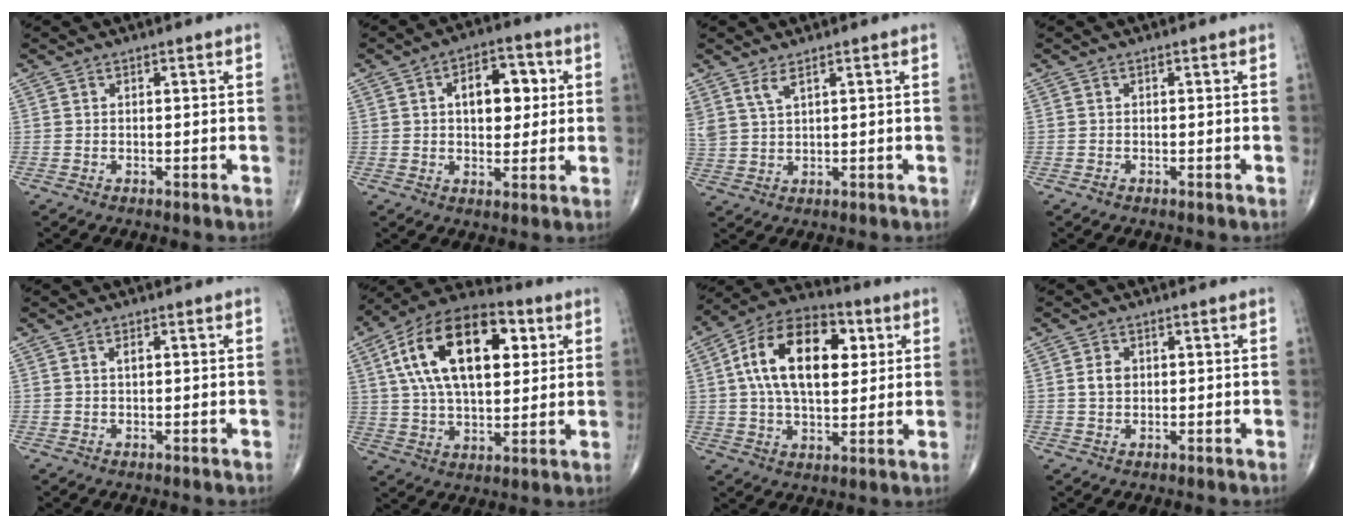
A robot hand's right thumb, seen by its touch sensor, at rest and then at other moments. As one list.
[{"total": 10.4, "force": [2.1, 6.3, 8.0], "torque": [-0.078, 0.008, 0.029]}, {"total": 4.1, "force": [2.8, 1.4, 2.7], "torque": [-0.060, -0.008, 0.064]}, {"total": 0.6, "force": [-0.4, 0.4, 0.2], "torque": [-0.004, 0.000, -0.009]}, {"total": 1.3, "force": [0.4, 0.7, 1.1], "torque": [-0.016, 0.003, 0.006]}, {"total": 22.7, "force": [6.7, 11.9, 18.1], "torque": [-0.295, 0.008, 0.106]}, {"total": 19.5, "force": [4.6, 11.1, 15.4], "torque": [-0.237, 0.012, 0.069]}, {"total": 2.7, "force": [0.5, 2.0, 1.7], "torque": [-0.023, 0.002, 0.009]}]